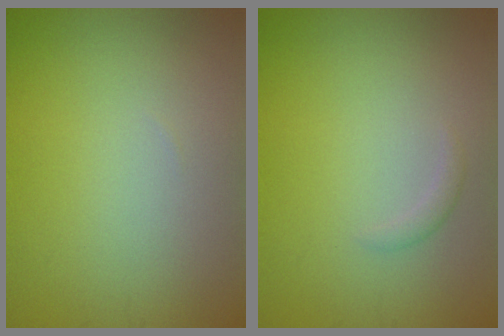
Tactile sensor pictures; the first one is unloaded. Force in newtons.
{"total": 0.8, "press": 0.8, "slide": 0.1}